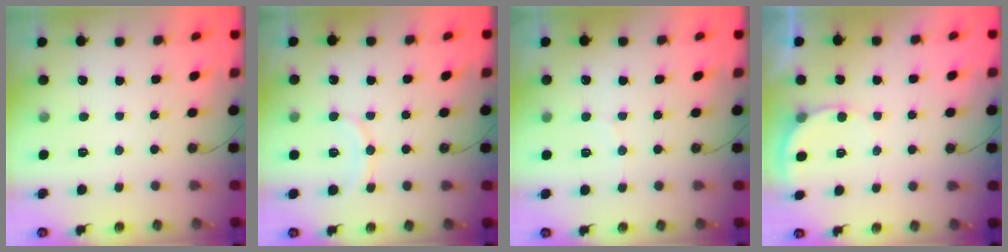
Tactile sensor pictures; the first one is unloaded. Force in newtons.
{"total": 8.2, "press": 8.0, "slide": 1.6}
{"total": 5.1, "press": 4.8, "slide": 1.6}
{"total": 4.3, "press": 4.3, "slide": 0.3}